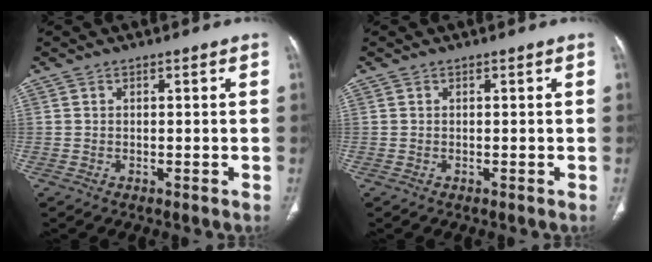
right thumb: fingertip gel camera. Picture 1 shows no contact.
{"total": 0.0}